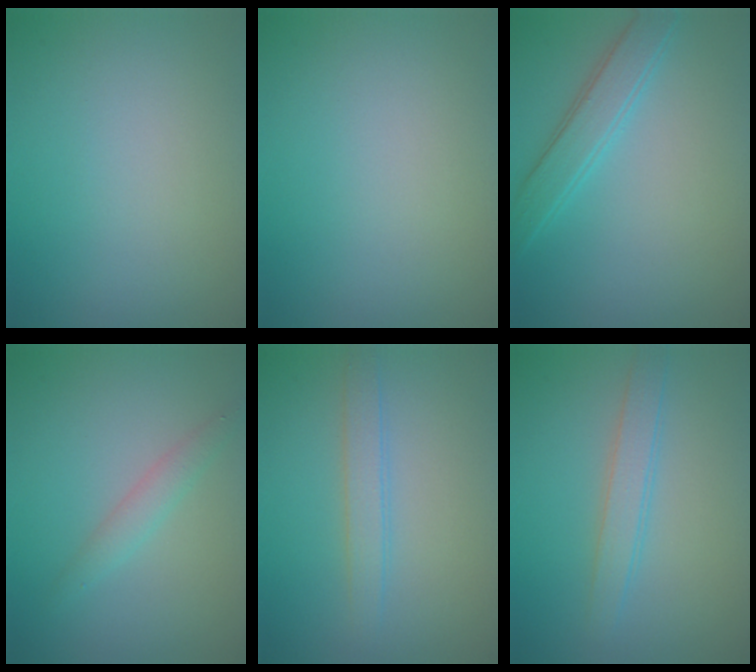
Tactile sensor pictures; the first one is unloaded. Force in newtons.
{"total": 0.0}
{"total": 2.8, "press": 2.8, "slide": 0.1}
{"total": 1.7, "press": 1.7, "slide": 0.1}
{"total": 1.9, "press": 1.9, "slide": 0.0}
{"total": 2.4, "press": 2.4, "slide": 0.1}